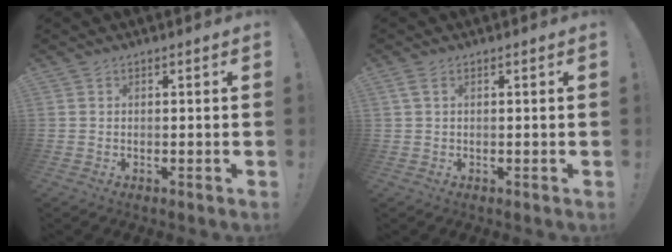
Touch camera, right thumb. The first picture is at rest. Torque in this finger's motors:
{"motor_torque": [0.12, -0.21, -0.35, -0.09, 0.03]}